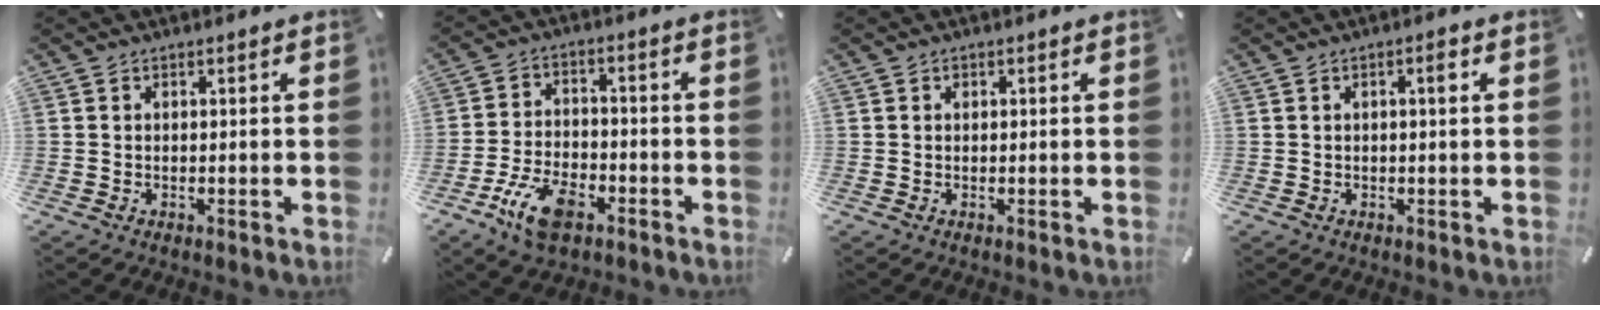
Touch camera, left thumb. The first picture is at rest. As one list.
[{"total": 10.1, "force": [-5.7, 5.3, 6.4], "torque": [-0.138, 0.021, -0.105]}, {"total": 0.5, "force": [0.1, 0.5, 0.1], "torque": [-0.001, 0.003, 0.002]}, {"total": 2.1, "force": [0.5, 0.3, 2.0], "torque": [-0.031, 0.001, 0.005]}]